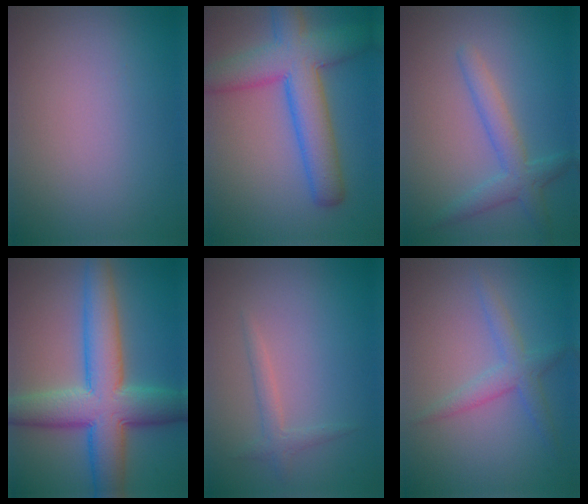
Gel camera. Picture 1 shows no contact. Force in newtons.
{"total": 8.0, "press": 8.0, "slide": 0.4}
{"total": 2.1, "press": 2.1, "slide": 0.1}
{"total": 9.7, "press": 9.7, "slide": 0.4}
{"total": 1.4, "press": 1.4, "slide": 0.1}
{"total": 2.4, "press": 2.4, "slide": 0.1}